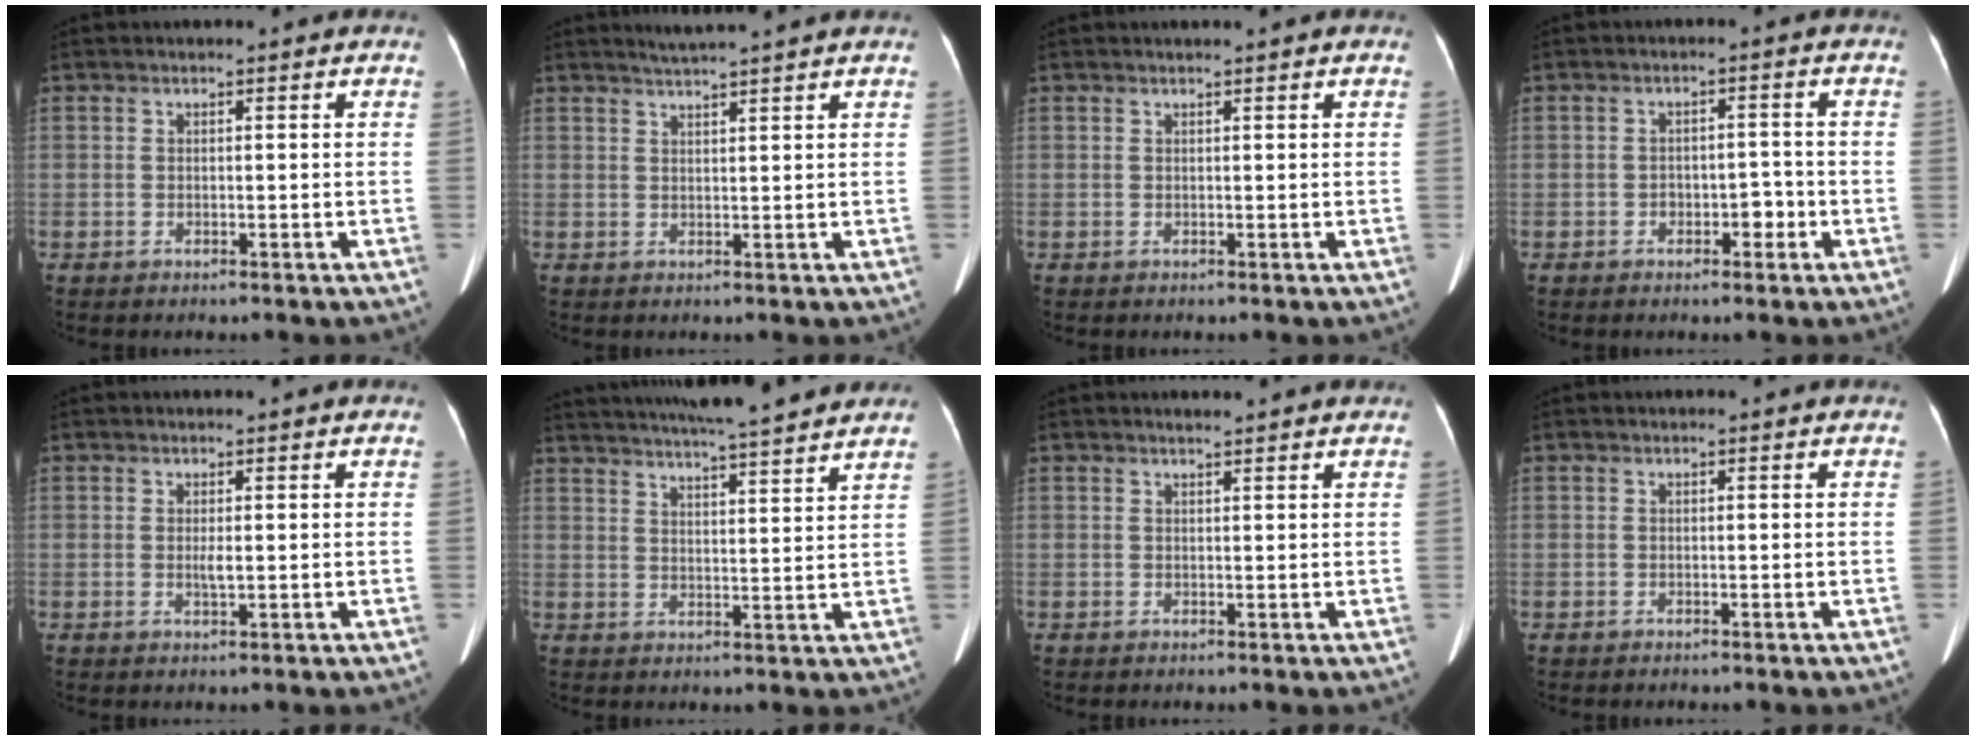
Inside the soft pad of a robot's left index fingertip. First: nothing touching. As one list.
[{"total": 4.1, "force": [3.6, -1.0, 1.5], "torque": [-0.025, 0.014, 0.060]}, {"total": 1.5, "force": [1.2, 0.1, 0.9], "torque": [-0.012, 0.013, 0.016]}, {"total": 3.1, "force": [-1.4, 1.8, 2.1], "torque": [-0.027, 0.011, -0.018]}, {"total": 1.3, "force": [0.1, 0.3, 1.2], "torque": [-0.028, -0.003, 0.001]}, {"total": 17.3, "force": [15.5, 0.3, 7.7], "torque": [-0.134, 0.011, 0.214]}, {"total": 2.4, "force": [2.2, 0.2, 0.9], "torque": [-0.018, 0.010, 0.026]}, {"total": 0.0}]